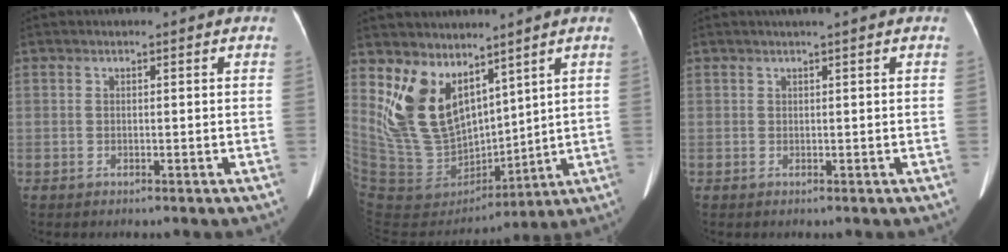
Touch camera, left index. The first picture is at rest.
{"total": 12.4, "force": [7.8, 7.6, 6.1], "torque": [-0.140, 0.006, 0.178]}
{"total": 1.6, "force": [1.2, -0.2, 1.1], "torque": [-0.011, 0.014, 0.021]}